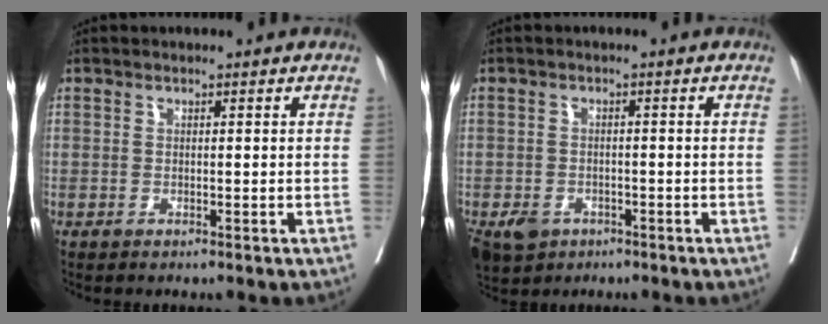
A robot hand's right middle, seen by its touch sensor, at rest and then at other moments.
{"total": 6.6, "force": [-3.8, 4.9, 2.4], "torque": [-0.048, -0.002, -0.055]}